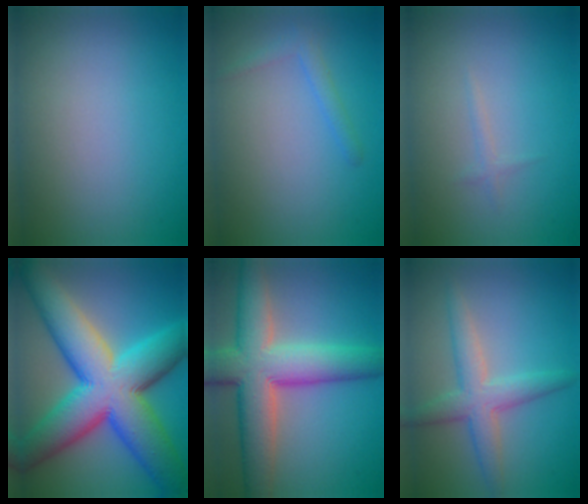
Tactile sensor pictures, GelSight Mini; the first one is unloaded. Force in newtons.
{"total": 1.4, "press": 1.4, "slide": 0.1}
{"total": 0.7, "press": 0.7, "slide": 0.1}
{"total": 14.8, "press": 14.8, "slide": 0.4}
{"total": 10.1, "press": 10.1, "slide": 0.6}
{"total": 4.1, "press": 4.0, "slide": 0.3}